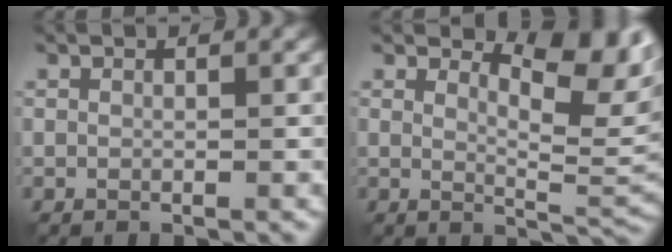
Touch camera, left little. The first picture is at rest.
{"total": 5.2, "force": [2.8, 1.9, 3.9], "torque": [-0.060, -0.010, 0.041]}